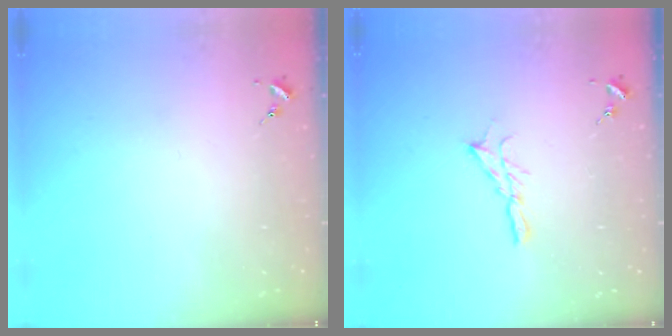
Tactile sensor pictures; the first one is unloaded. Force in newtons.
{"total": 6.3, "press": 6.3, "slide": 0.2}